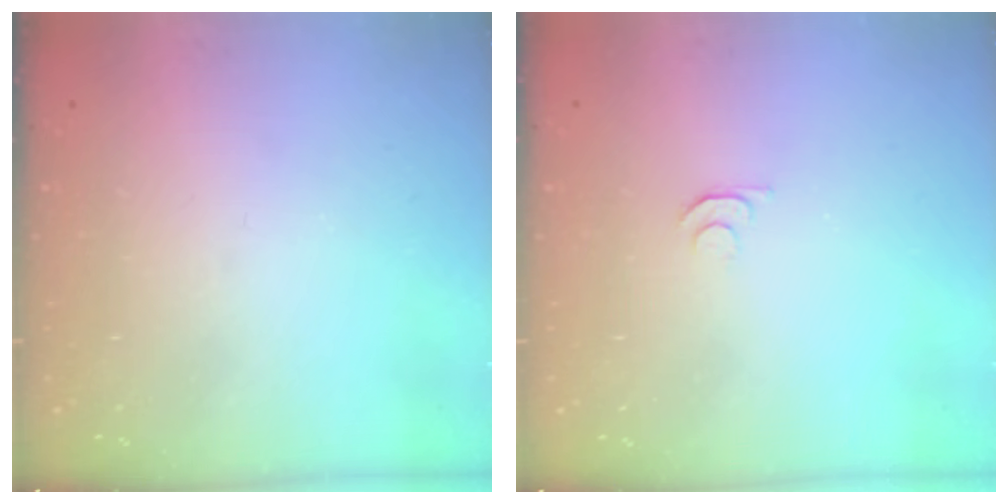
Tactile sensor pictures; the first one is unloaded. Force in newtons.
{"total": 4.3, "press": 4.3, "slide": 0.7}